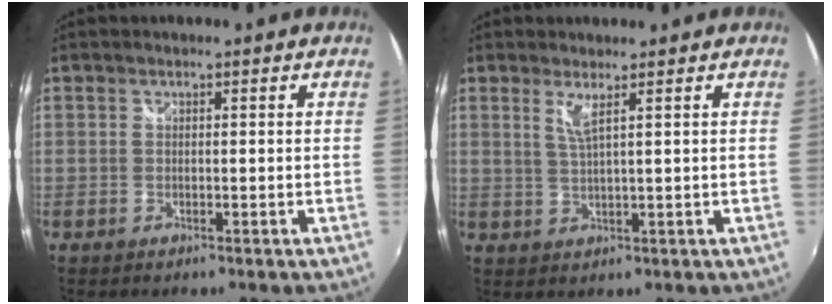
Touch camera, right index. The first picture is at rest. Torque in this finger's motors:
{"motor_torque": [0.33, 0.05, 0.19, 0.07]}